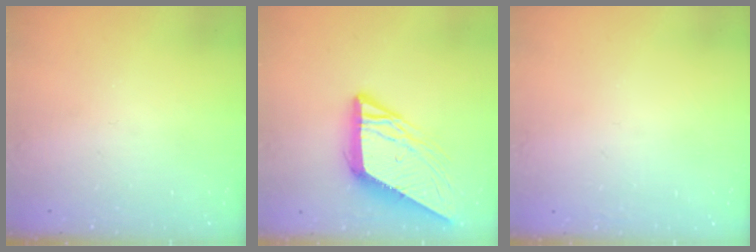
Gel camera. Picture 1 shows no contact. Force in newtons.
{"total": 10.6, "press": 10.5, "slide": 1.1}
{"total": 1.6, "press": 1.6, "slide": 0.1}